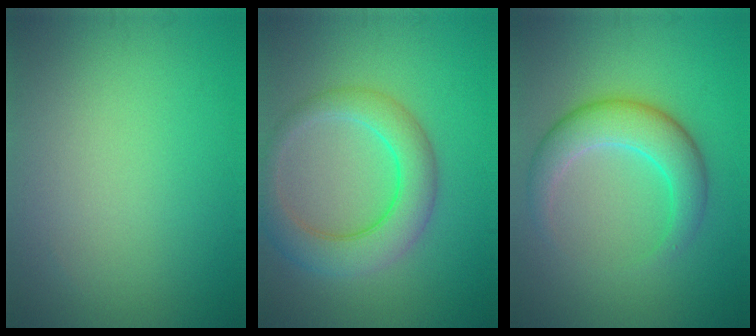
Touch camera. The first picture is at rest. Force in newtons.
{"total": 5.4, "press": 5.4, "slide": 0.1}
{"total": 4.8, "press": 4.8, "slide": 0.3}